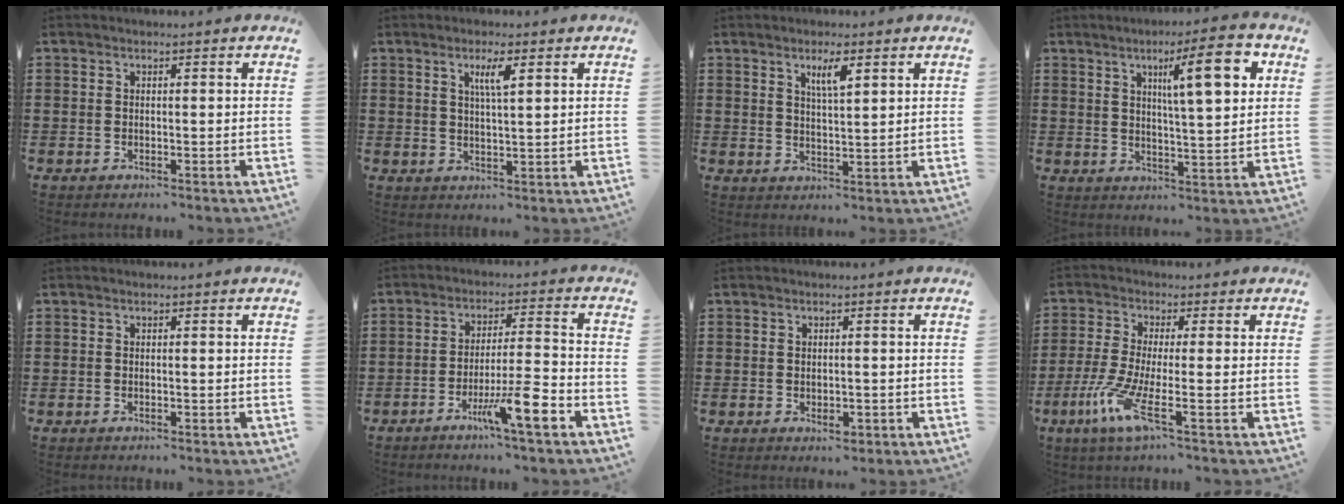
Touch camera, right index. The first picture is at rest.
{"total": 3.5, "force": [1.6, 0.6, 3.0], "torque": [-0.065, 0.005, 0.025]}
{"total": 3.8, "force": [2.2, 0.8, 3.0], "torque": [-0.056, 0.001, 0.034]}
{"total": 11.2, "force": [4.6, 2.1, 10.0], "torque": [-0.160, -0.007, 0.066]}
{"total": 0.0}
{"total": 8.9, "force": [-4.8, 0.5, 7.5], "torque": [-0.130, -0.004, -0.084]}
{"total": 1.5, "force": [-0.4, 0.9, 1.1], "torque": [-0.022, 0.000, -0.008]}
{"total": 7.2, "force": [-2.5, 0.7, 6.7], "torque": [-0.158, -0.026, -0.048]}